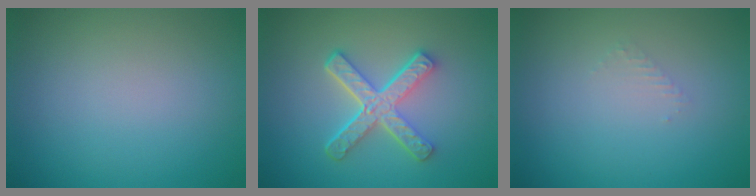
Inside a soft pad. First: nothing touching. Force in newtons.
{"total": 5.1, "press": 3.7, "slide": 3.5}
{"total": 0.8, "press": 0.8, "slide": 0.3}